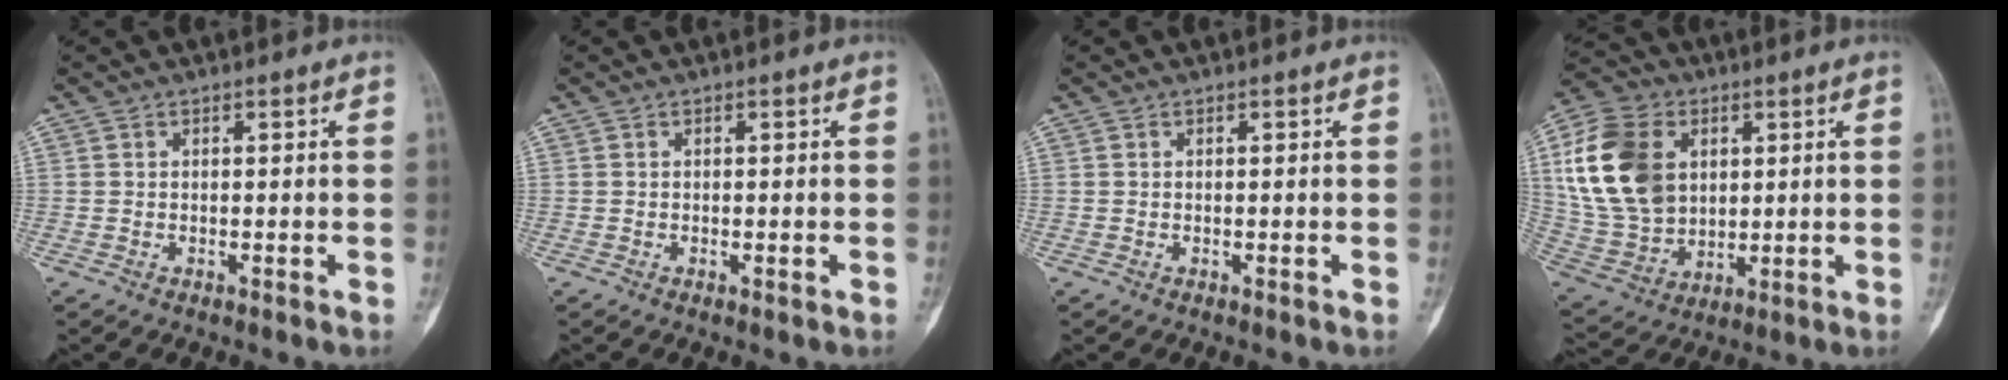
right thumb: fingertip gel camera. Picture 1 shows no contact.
{"total": 0.6, "force": [-0.2, 0.2, 0.5], "torque": [-0.009, -0.002, -0.001]}
{"total": 0.0}
{"total": 18.9, "force": [4.5, 13.8, 12.1], "torque": [-0.223, -0.003, 0.093]}